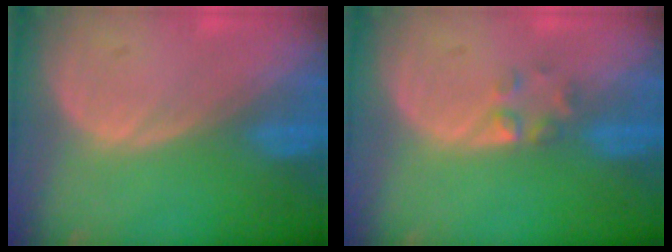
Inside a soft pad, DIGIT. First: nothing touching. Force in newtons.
{"total": 2.0, "press": 2.0, "slide": 0.2}